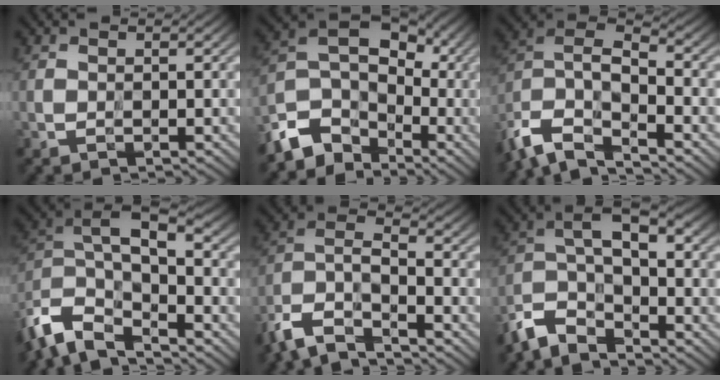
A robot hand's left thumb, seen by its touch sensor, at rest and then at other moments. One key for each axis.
{"total": 9.9, "fx": -5.0, "fy": 6.9, "fz": 5.0, "tx": -0.104, "ty": -0.003, "tz": -0.115}
{"total": 11.4, "fx": -8.0, "fy": 4.3, "fz": 6.9, "tx": -0.142, "ty": -0.012, "tz": -0.169}
{"total": 10.9, "fx": -7.0, "fy": 4.2, "fz": 7.2, "tx": -0.142, "ty": -0.013, "tz": -0.140}
{"total": 8.6, "fx": -6.5, "fy": 2.6, "fz": 5.0, "tx": -0.098, "ty": -0.006, "tz": -0.146}
{"total": 7.3, "fx": -5.1, "fy": 2.8, "fz": 4.5, "tx": -0.086, "ty": 0.001, "tz": -0.116}